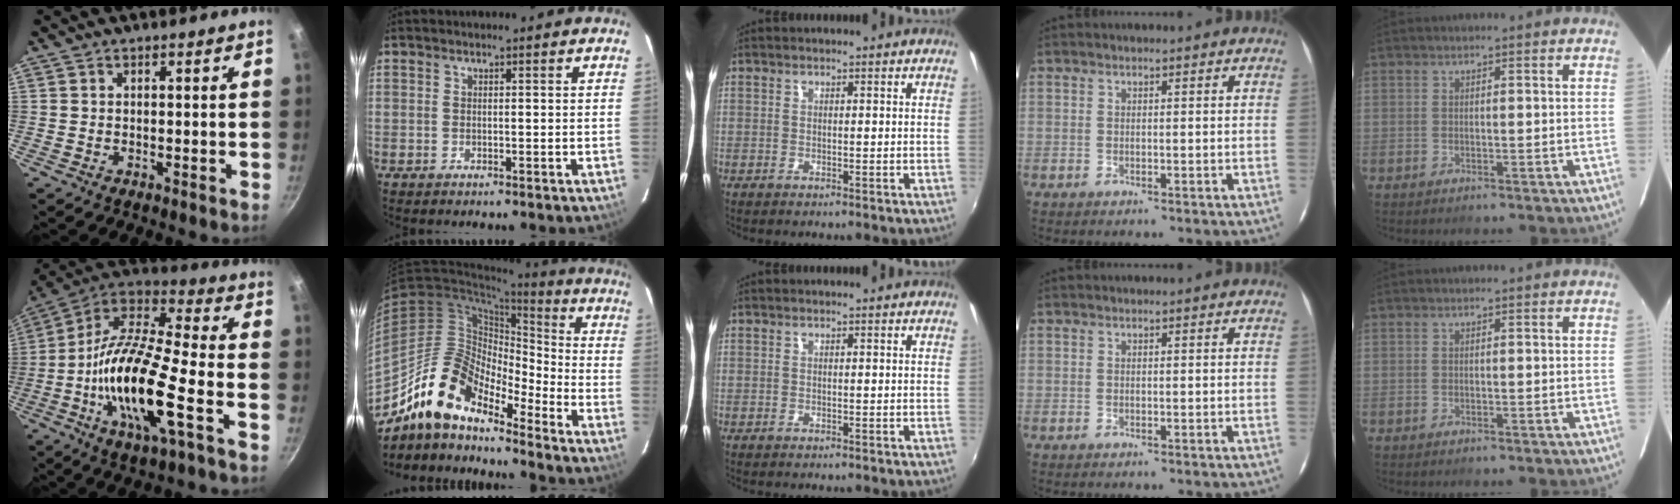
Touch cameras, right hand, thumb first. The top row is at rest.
{"thumb": {"total": 20.5, "force": [-6.5, 5.1, 18.8], "torque": [-0.347, 0.029, -0.142]}, "index": {"total": 15.8, "force": [-12.6, 5.5, 7.7], "torque": [-0.140, 0.003, -0.247]}}